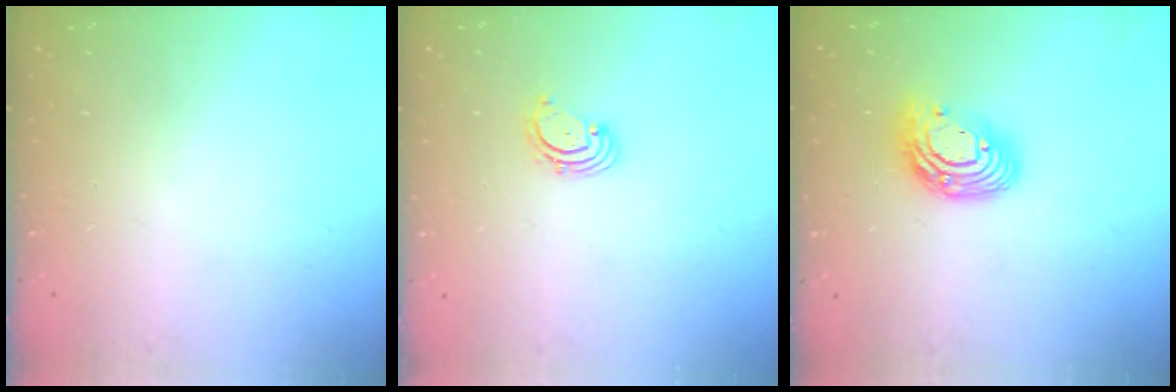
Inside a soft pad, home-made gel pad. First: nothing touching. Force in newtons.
{"total": 1.6, "press": 1.6, "slide": 0.2}
{"total": 12.2, "press": 12.1, "slide": 1.1}